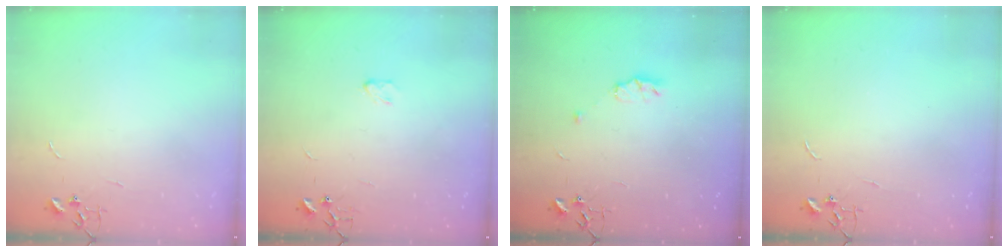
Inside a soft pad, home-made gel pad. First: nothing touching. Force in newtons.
{"total": 2.9, "press": 2.9, "slide": 0.4}
{"total": 6.2, "press": 6.0, "slide": 1.5}
{"total": 0.0}